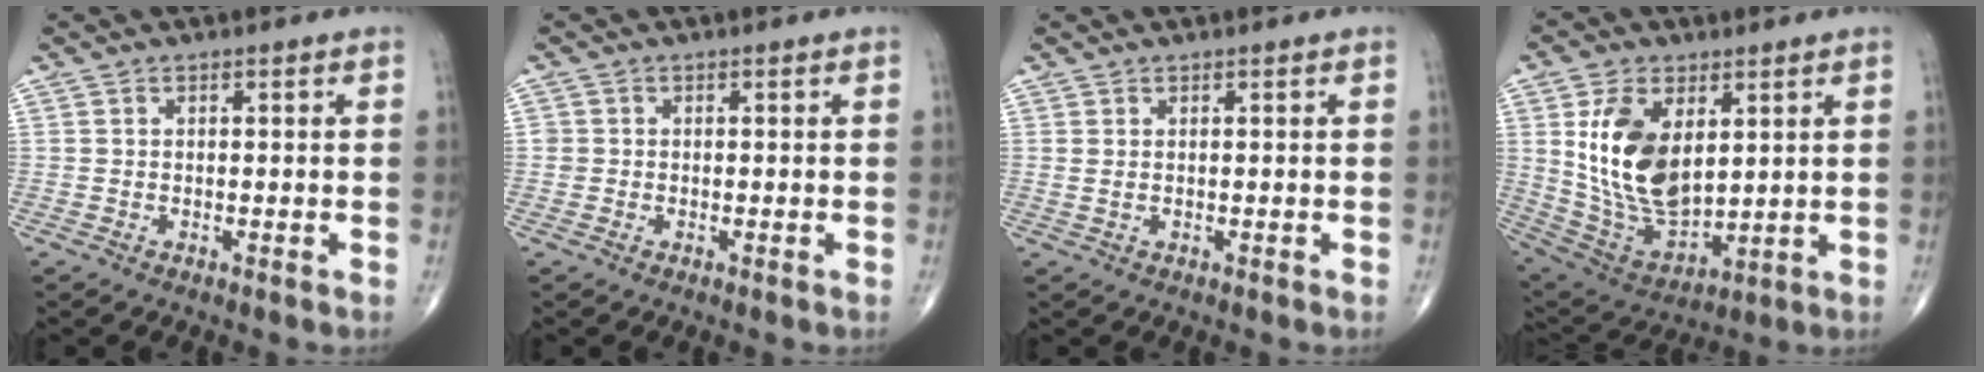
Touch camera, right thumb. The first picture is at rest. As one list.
[{"total": 1.1, "force": [0.0, 1.1, 0.1], "torque": [0.005, 0.003, 0.000]}, {"total": 0.9, "force": [0.4, 0.3, 0.7], "torque": [-0.022, 0.004, 0.011]}, {"total": 16.7, "force": [4.0, 9.7, 13.1], "torque": [-0.227, -0.023, 0.094]}]